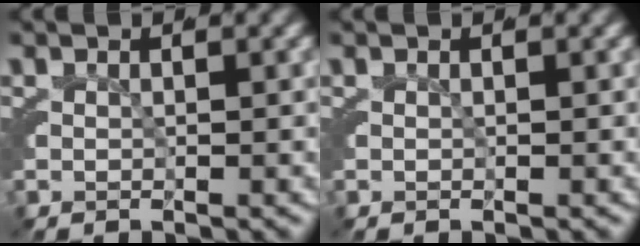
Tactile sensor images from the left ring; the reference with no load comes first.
{"total": 0.0}